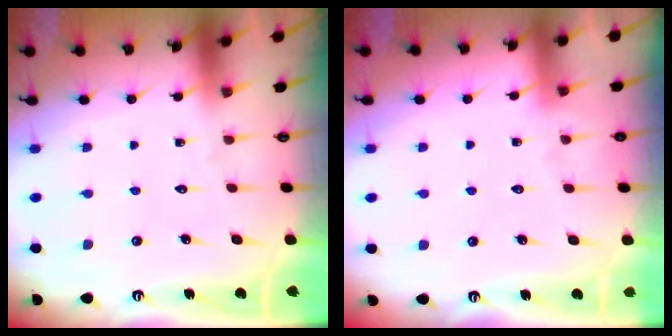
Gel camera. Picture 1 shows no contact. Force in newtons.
{"total": 1.9, "press": 1.9, "slide": 0.4}